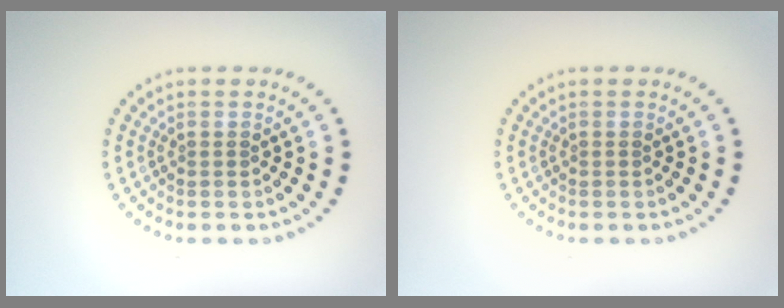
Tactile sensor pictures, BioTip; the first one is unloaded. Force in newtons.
{"total": 0.0}